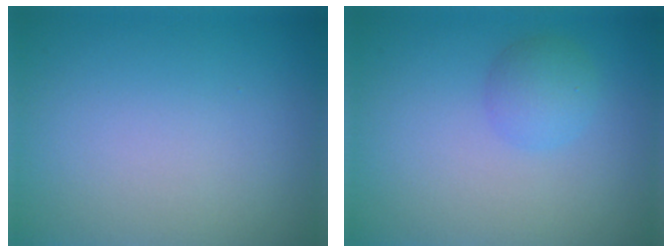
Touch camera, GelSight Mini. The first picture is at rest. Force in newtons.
{"total": 2.1, "press": 2.1, "slide": 0.1}